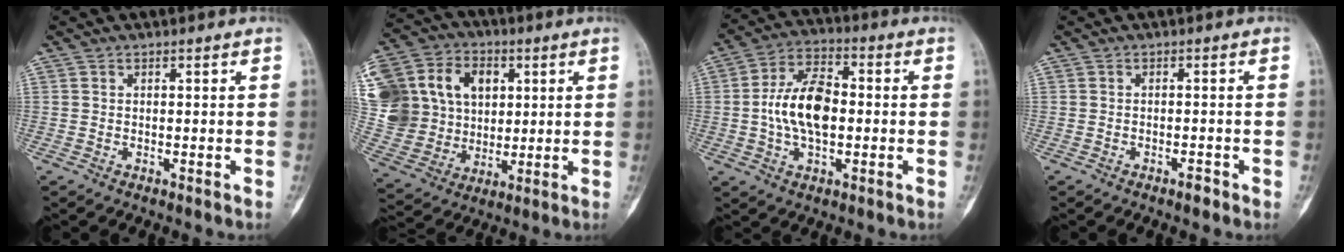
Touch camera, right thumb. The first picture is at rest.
{"total": 27.3, "force": [6.2, 22.1, 14.8], "torque": [-0.321, 0.054, 0.136]}
{"total": 12.7, "force": [-0.5, 7.1, 10.5], "torque": [-0.187, 0.020, -0.013]}
{"total": 1.3, "force": [-1.0, 0.4, 0.7], "torque": [-0.010, 0.005, -0.017]}